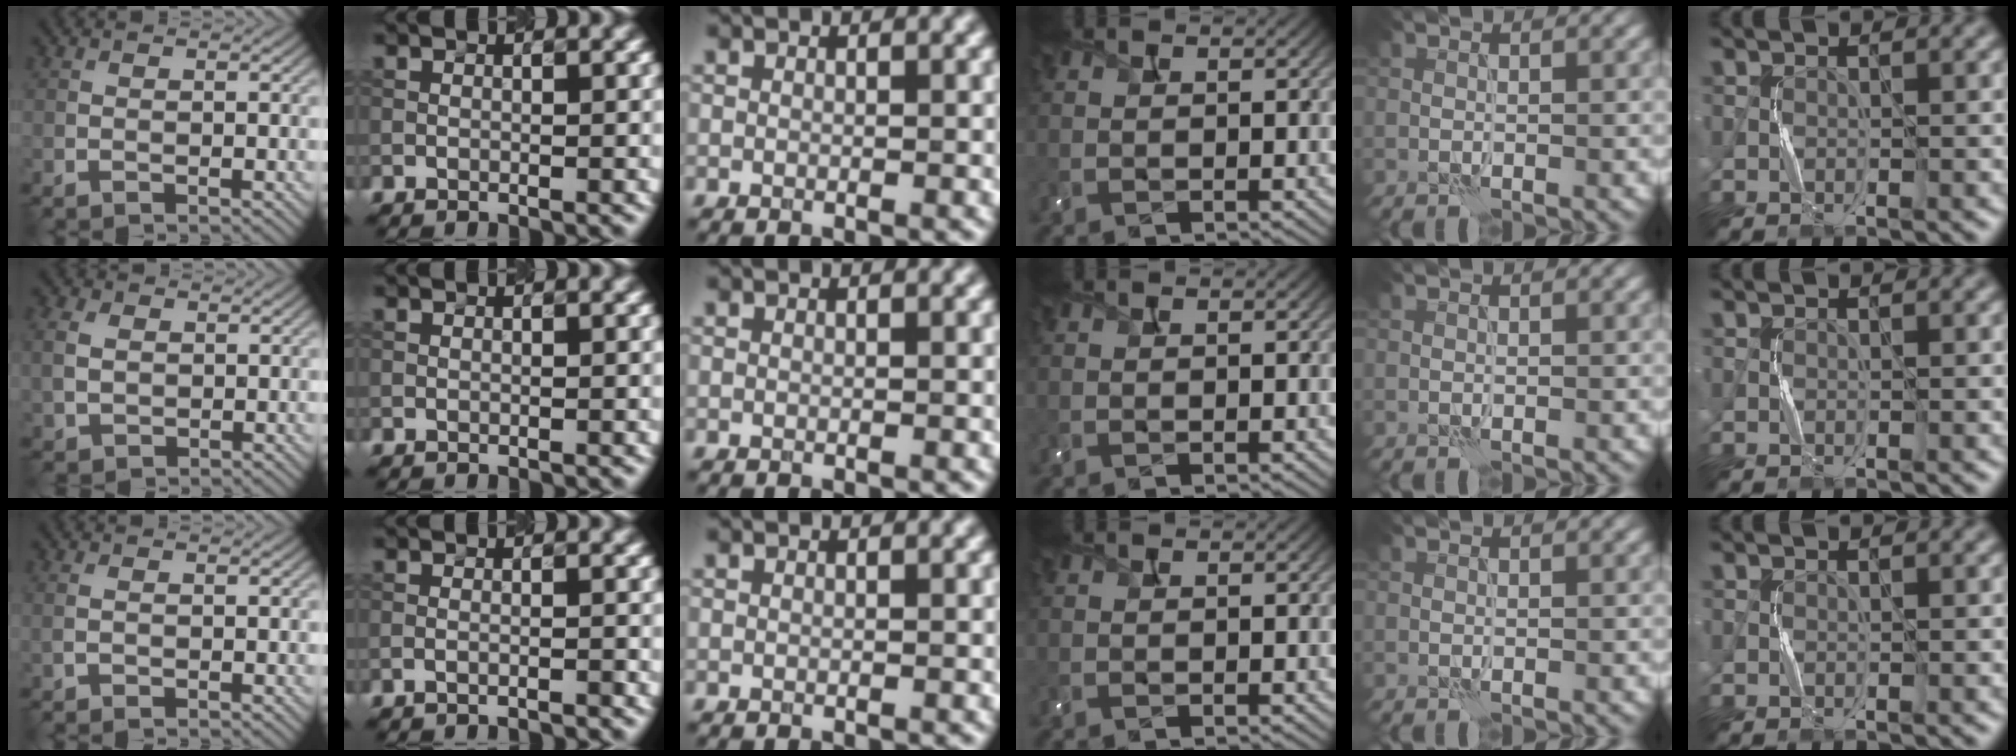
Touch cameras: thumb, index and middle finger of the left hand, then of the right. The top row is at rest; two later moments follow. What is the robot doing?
{"motion": "squeeze", "object": "bubble wrap"}